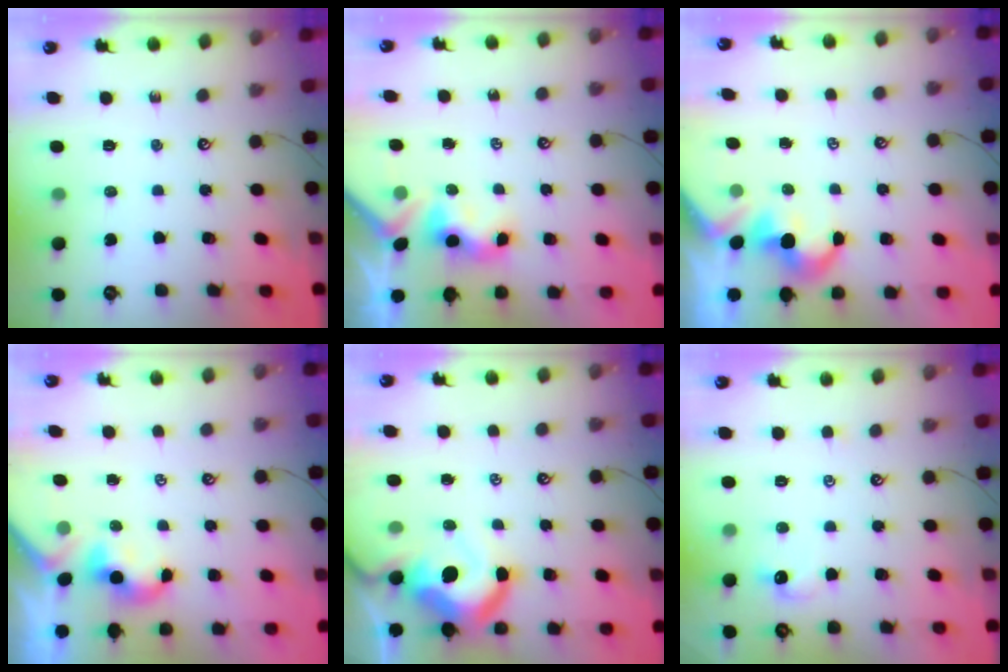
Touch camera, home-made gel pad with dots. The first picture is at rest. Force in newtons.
{"total": 3.1, "press": 3.0, "slide": 0.4}
{"total": 0.9, "press": 0.6, "slide": 0.7}
{"total": 0.6, "press": 0.6, "slide": 0.3}
{"total": 11.0, "press": 10.9, "slide": 1.6}
{"total": 0.7, "press": 0.2, "slide": 0.6}